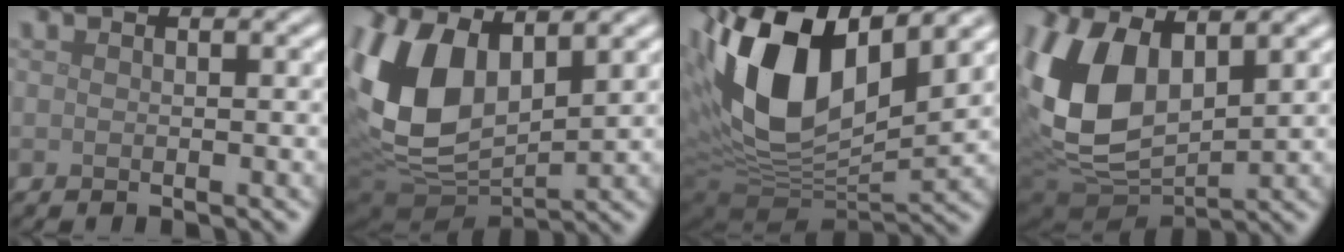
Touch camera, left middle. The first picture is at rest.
{"total": 13.1, "force": [2.6, 8.0, 10.0], "torque": [-0.238, -0.014, 0.045]}
{"total": 15.4, "force": [4.7, 7.6, 12.5], "torque": [-0.247, 0.012, 0.079]}
{"total": 11.7, "force": [2.3, 7.2, 9.0], "torque": [-0.222, -0.005, 0.041]}